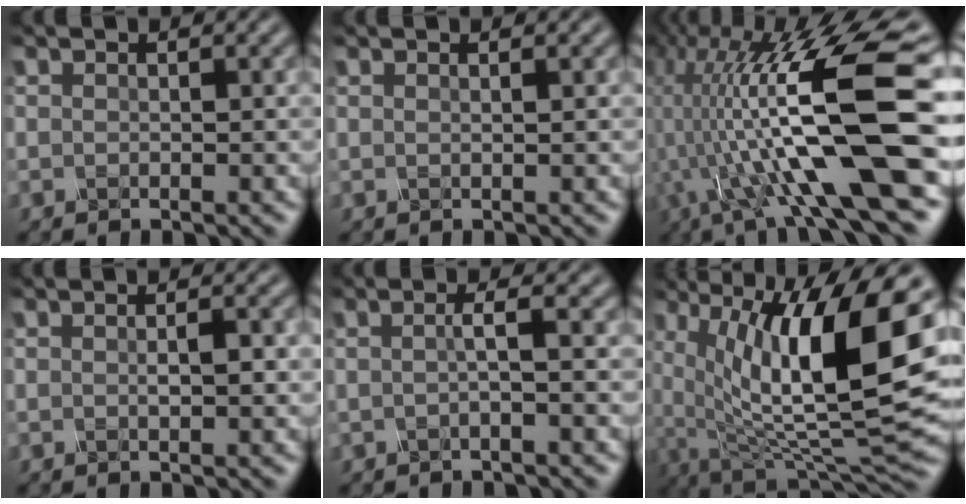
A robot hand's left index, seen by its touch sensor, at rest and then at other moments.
{"total": 1.1, "force": [0.6, 0.5, 0.8], "torque": [0.000, 0.000, -0.009]}
{"total": 15.0, "force": [-0.8, 4.1, 14.4], "torque": [-0.269, 0.012, -0.005]}
{"total": 1.4, "force": [0.0, 0.1, 1.4], "torque": [-0.024, 0.003, 0.002]}
{"total": 1.8, "force": [-0.3, 0.3, 1.7], "torque": [-0.030, 0.000, -0.009]}
{"total": 14.7, "force": [2.1, 5.7, 13.4], "torque": [-0.241, -0.010, 0.044]}